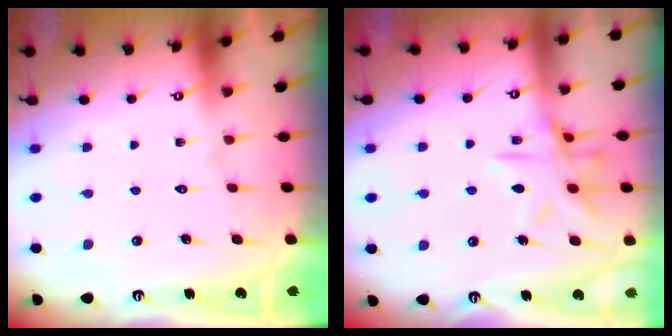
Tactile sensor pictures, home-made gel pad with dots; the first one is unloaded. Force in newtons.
{"total": 12.2, "press": 12.1, "slide": 0.9}